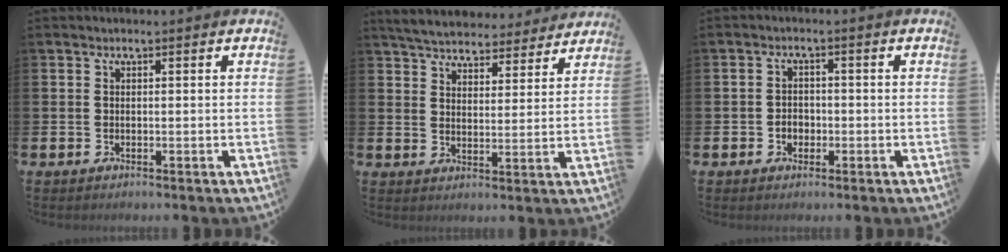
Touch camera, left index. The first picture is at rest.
{"total": 5.5, "force": [5.4, 1.1, 0.6], "torque": [-0.035, -0.034, 0.094]}
{"total": 2.1, "force": [-0.7, 1.8, 0.9], "torque": [-0.004, -0.002, -0.019]}